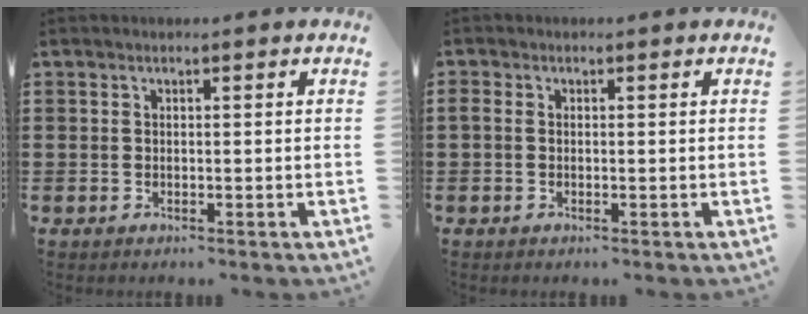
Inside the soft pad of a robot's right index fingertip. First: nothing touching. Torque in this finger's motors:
{"motor_torque": [1.27, 0.42, 0.06, 0.07]}